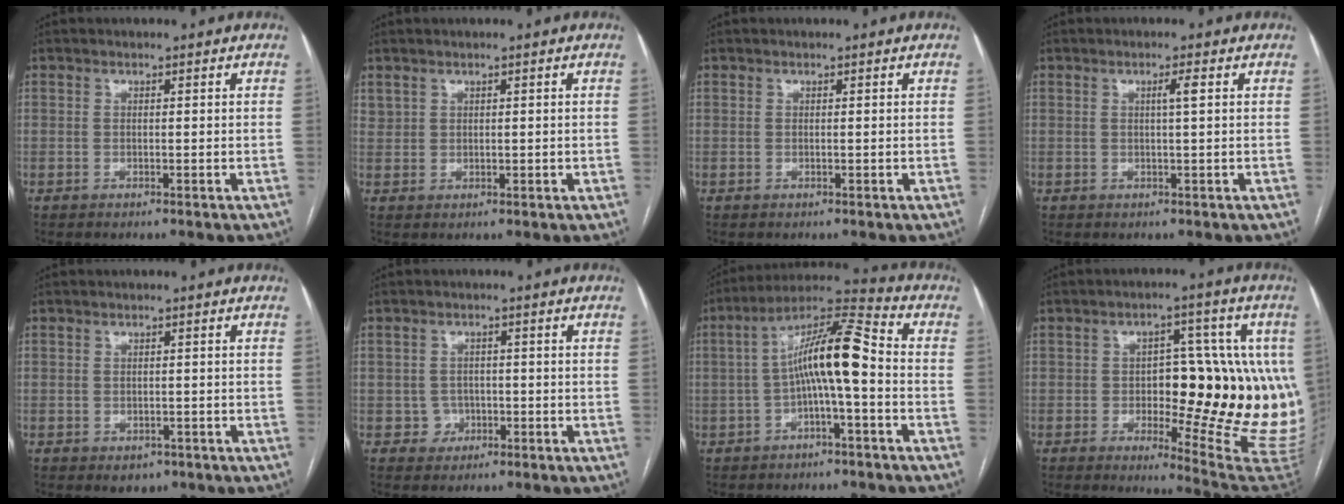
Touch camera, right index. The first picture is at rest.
{"total": 1.4, "force": [1.0, 1.0, 0.2], "torque": [0.002, 0.010, 0.021]}
{"total": 0.0}
{"total": 1.5, "force": [0.4, -0.3, 1.5], "torque": [-0.023, 0.004, 0.007]}
{"total": 2.5, "force": [-1.3, 1.9, 1.0], "torque": [-0.007, 0.002, -0.007]}
{"total": 3.3, "force": [-1.1, 3.1, -0.1], "torque": [0.017, 0.014, -0.015]}
{"total": 11.1, "force": [-1.1, 1.3, 11.0], "torque": [-0.194, 0.035, -0.023]}
{"total": 20.7, "force": [-0.5, 6.6, 19.7], "torque": [-0.191, 0.017, 0.010]}